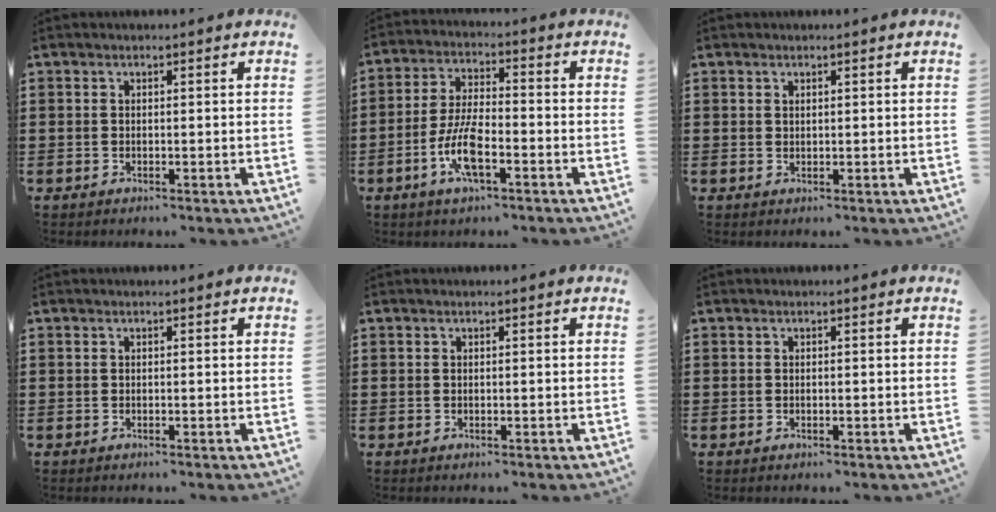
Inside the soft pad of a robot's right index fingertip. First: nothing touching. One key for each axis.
{"total": 7.7, "fx": -3.2, "fy": 2.4, "fz": 6.6, "tx": -0.147, "ty": -0.009, "tz": -0.063}
{"total": 0.6, "fx": 0.5, "fy": 0.4, "fz": 0.2, "tx": -0.005, "ty": 0.002, "tz": 0.009}
{"total": 0.0}
{"total": 0.0}
{"total": 0.0}